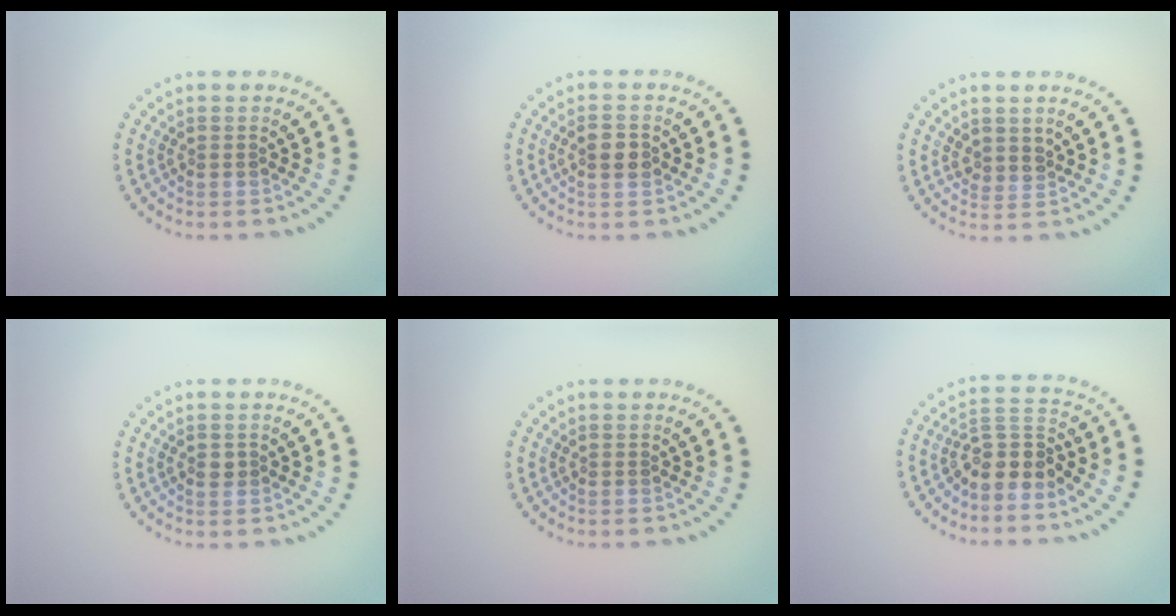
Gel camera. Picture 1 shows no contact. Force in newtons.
{"total": 1.9, "press": 1.9, "slide": 0.1}
{"total": 1.6, "press": 1.2, "slide": 1.0}
{"total": 0.8, "press": 0.8, "slide": 0.1}
{"total": 0.0}
{"total": 3.8, "press": 3.2, "slide": 2.1}